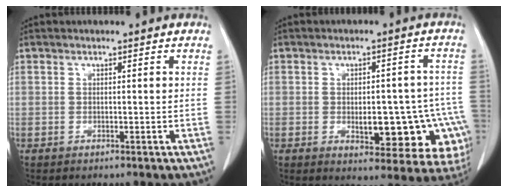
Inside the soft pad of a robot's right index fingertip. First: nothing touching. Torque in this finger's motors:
{"motor_torque": [0.62, 0.13, 0.21, 0.03]}